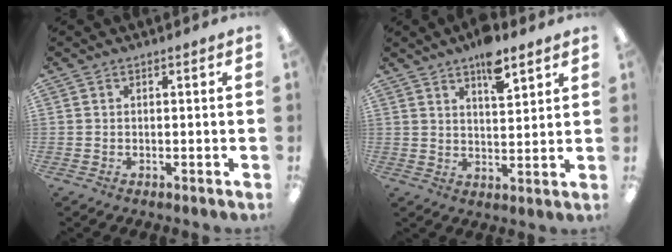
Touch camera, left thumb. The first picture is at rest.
{"total": 8.2, "force": [5.8, 2.9, 5.0], "torque": [-0.065, -0.036, 0.095]}